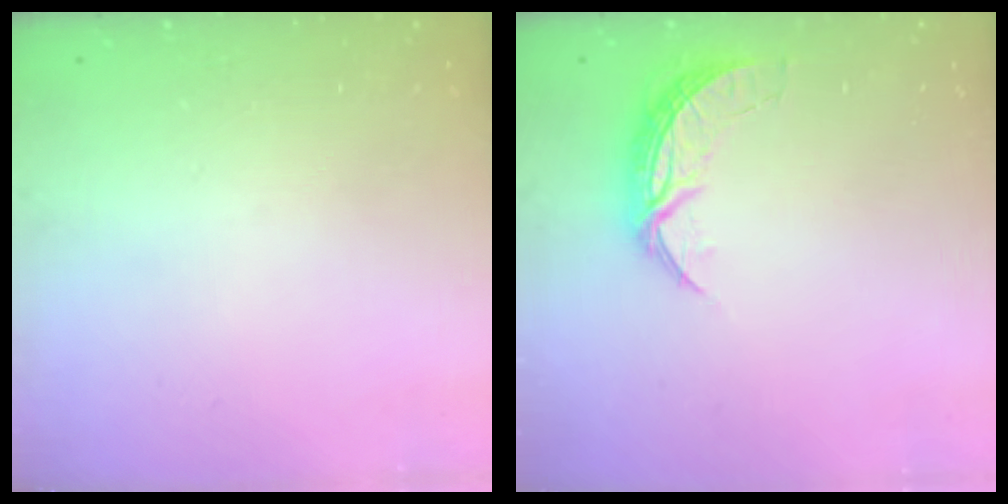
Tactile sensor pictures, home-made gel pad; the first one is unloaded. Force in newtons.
{"total": 7.4, "press": 7.4, "slide": 0.5}